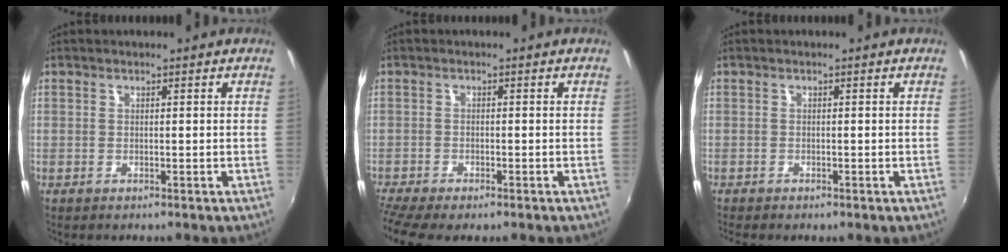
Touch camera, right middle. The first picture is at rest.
{"total": 5.4, "force": [-4.5, 0.6, 2.9], "torque": [-0.075, -0.033, -0.081]}
{"total": 1.4, "force": [-1.1, 0.3, 0.8], "torque": [-0.016, -0.007, -0.018]}